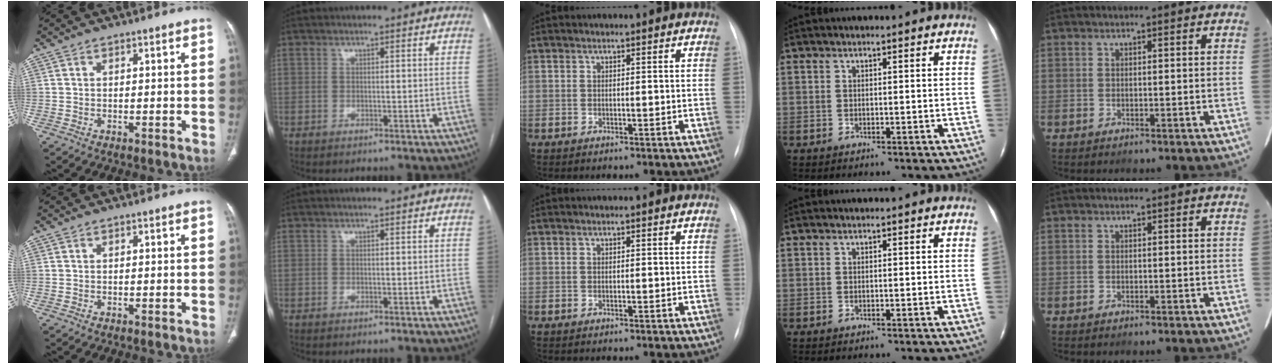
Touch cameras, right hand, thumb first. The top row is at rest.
{}